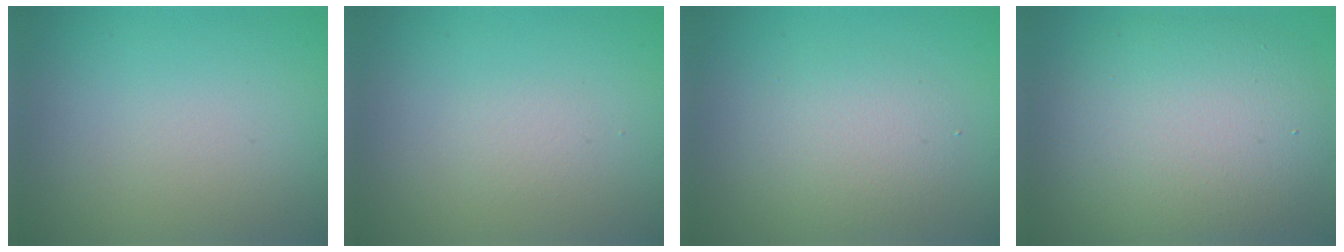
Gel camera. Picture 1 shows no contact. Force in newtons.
{"total": 0.7, "press": 0.7, "slide": 0.0}
{"total": 3.0, "press": 3.0, "slide": 0.2}
{"total": 9.7, "press": 9.7, "slide": 0.9}